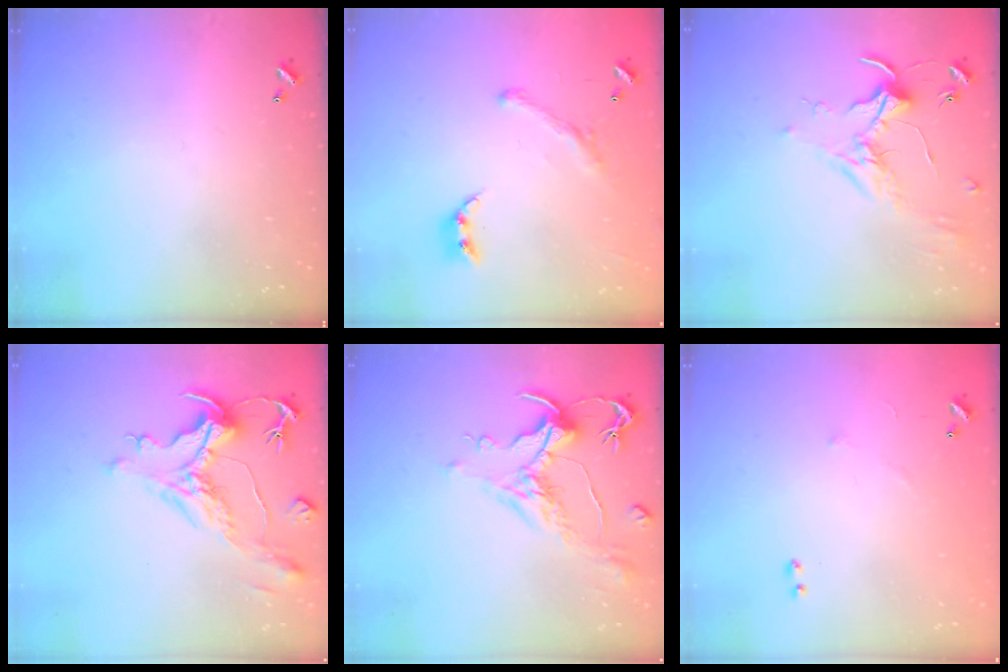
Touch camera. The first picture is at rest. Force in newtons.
{"total": 1.8, "press": 1.2, "slide": 1.3}
{"total": 1.8, "press": 1.8, "slide": 0.4}
{"total": 1.9, "press": 0.9, "slide": 1.6}
{"total": 1.6, "press": 0.7, "slide": 1.4}
{"total": 5.9, "press": 5.9, "slide": 0.7}